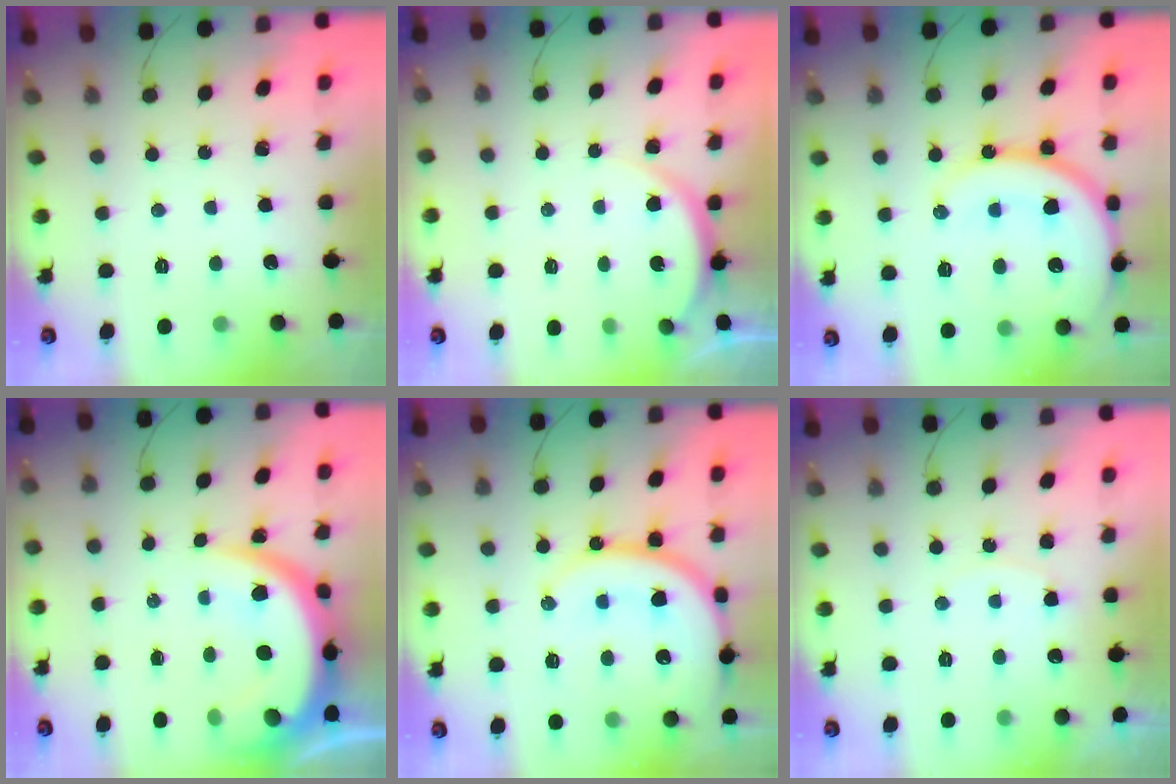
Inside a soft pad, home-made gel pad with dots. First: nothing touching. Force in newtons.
{"total": 4.7, "press": 4.7, "slide": 0.5}
{"total": 17.4, "press": 17.3, "slide": 1.9}
{"total": 15.1, "press": 15.0, "slide": 1.6}
{"total": 17.8, "press": 17.7, "slide": 1.5}
{"total": 5.7, "press": 5.6, "slide": 0.6}